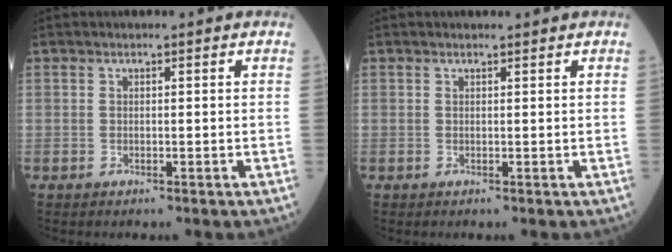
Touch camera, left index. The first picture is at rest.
{"total": 0.6, "force": [0.6, -0.1, 0.0], "torque": [-0.004, -0.003, 0.008]}